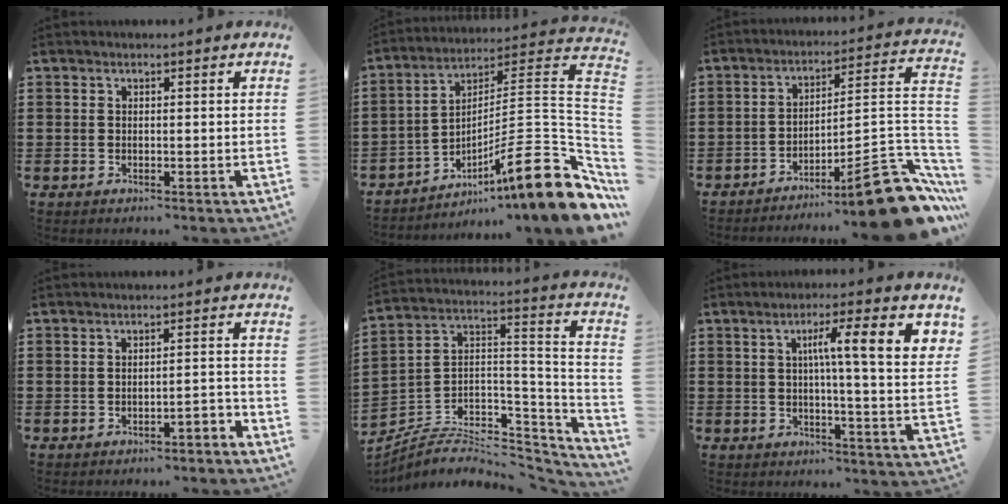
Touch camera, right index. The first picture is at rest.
{"total": 15.3, "force": [-7.6, 2.2, 13.1], "torque": [-0.184, -0.002, -0.132]}
{"total": 13.7, "force": [-9.5, 2.5, 9.5], "torque": [-0.112, 0.032, -0.161]}
{"total": 2.2, "force": [-1.9, 0.2, 1.0], "torque": [-0.021, 0.003, -0.038]}
{"total": 5.4, "force": [-3.5, 3.1, 2.8], "torque": [-0.061, -0.007, -0.069]}
{"total": 10.2, "force": [3.2, 1.0, 9.6], "torque": [-0.170, 0.003, 0.044]}